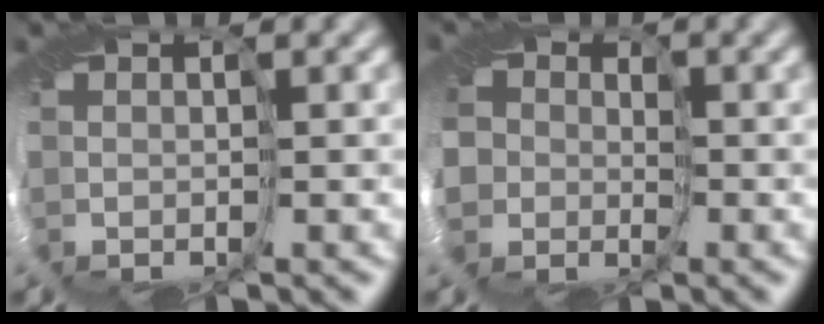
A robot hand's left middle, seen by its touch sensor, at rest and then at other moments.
{"total": 4.9, "force": [-0.5, 4.7, 1.3], "torque": [-0.026, 0.000, -0.047]}